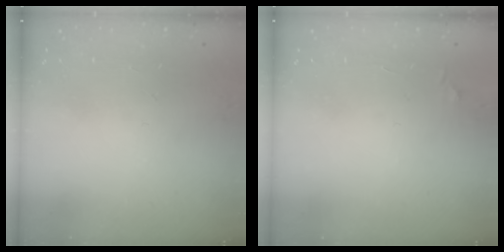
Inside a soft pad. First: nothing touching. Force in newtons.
{"total": 3.3, "press": 3.2, "slide": 0.5}